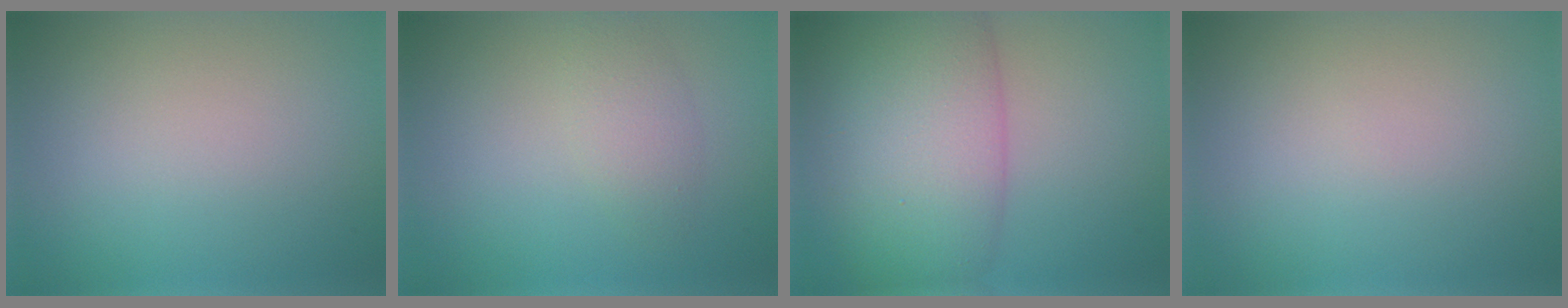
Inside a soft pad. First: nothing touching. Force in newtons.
{"total": 2.1, "press": 2.1, "slide": 0.1}
{"total": 10.5, "press": 10.5, "slide": 0.4}
{"total": 0.0}